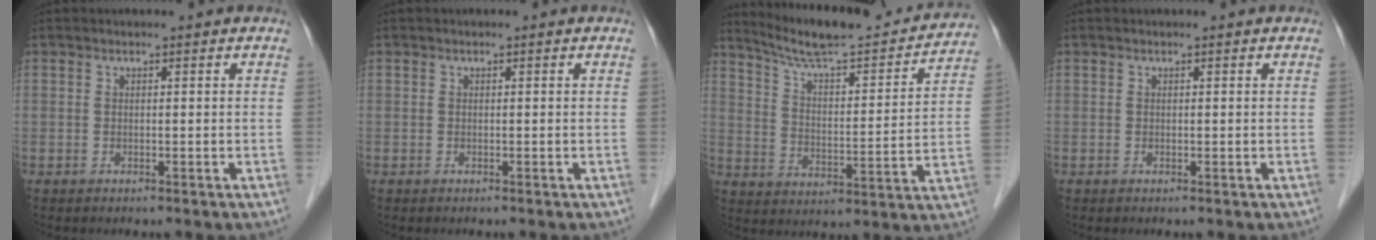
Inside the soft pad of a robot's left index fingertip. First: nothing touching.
{"total": 0.0}
{"total": 19.6, "force": [18.0, 2.0, 7.3], "torque": [-0.117, -0.015, 0.259]}
{"total": 0.0}